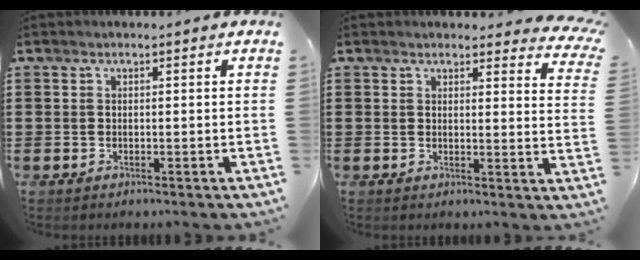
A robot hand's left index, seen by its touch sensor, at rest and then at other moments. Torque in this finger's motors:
{"motor_torque": [2.14, 0.00, 0.33, -0.04]}